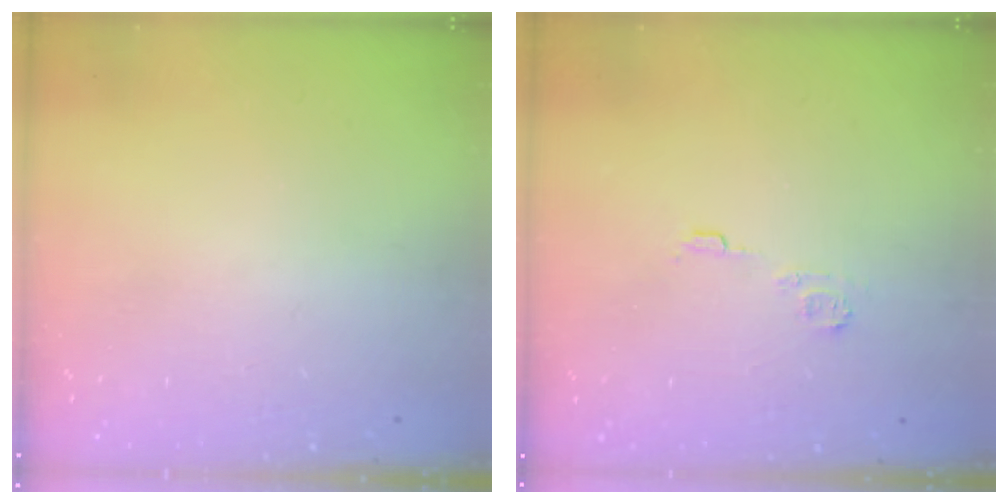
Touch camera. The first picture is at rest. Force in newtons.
{"total": 4.3, "press": 4.3, "slide": 0.6}